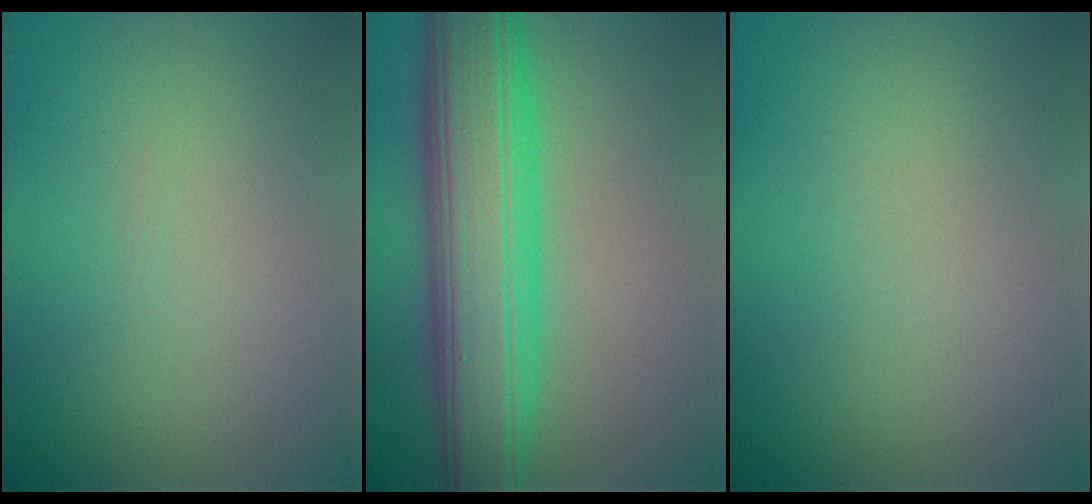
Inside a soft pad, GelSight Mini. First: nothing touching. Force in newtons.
{"total": 9.6, "press": 9.6, "slide": 0.1}
{"total": 0.0}